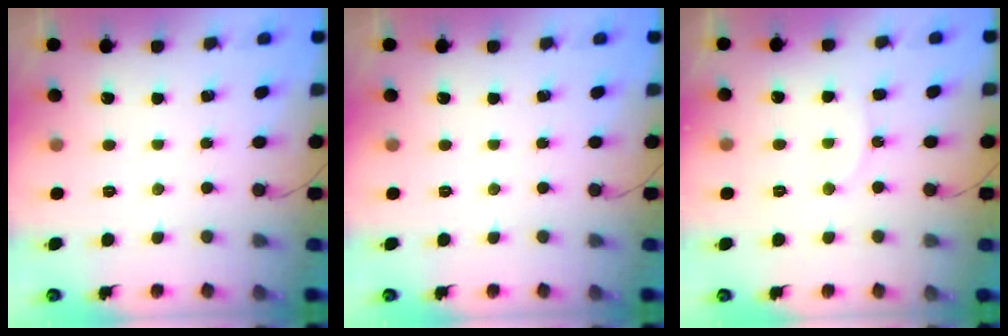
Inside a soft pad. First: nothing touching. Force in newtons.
{"total": 0.0}
{"total": 6.7, "press": 6.3, "slide": 2.3}